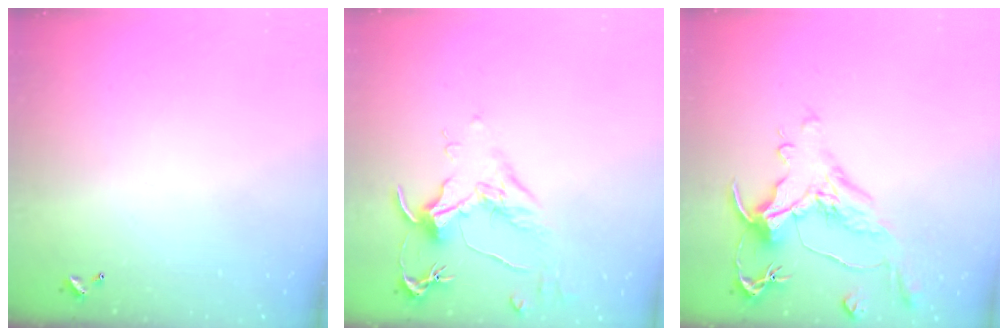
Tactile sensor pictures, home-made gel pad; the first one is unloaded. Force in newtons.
{"total": 1.8, "press": 1.6, "slide": 0.9}
{"total": 1.7, "press": 0.9, "slide": 1.4}